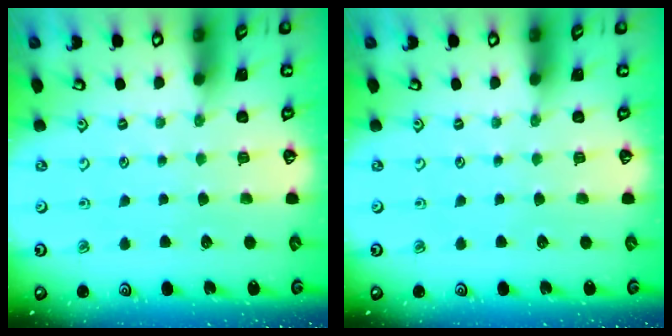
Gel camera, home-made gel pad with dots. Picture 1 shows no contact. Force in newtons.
{"total": 0.0}